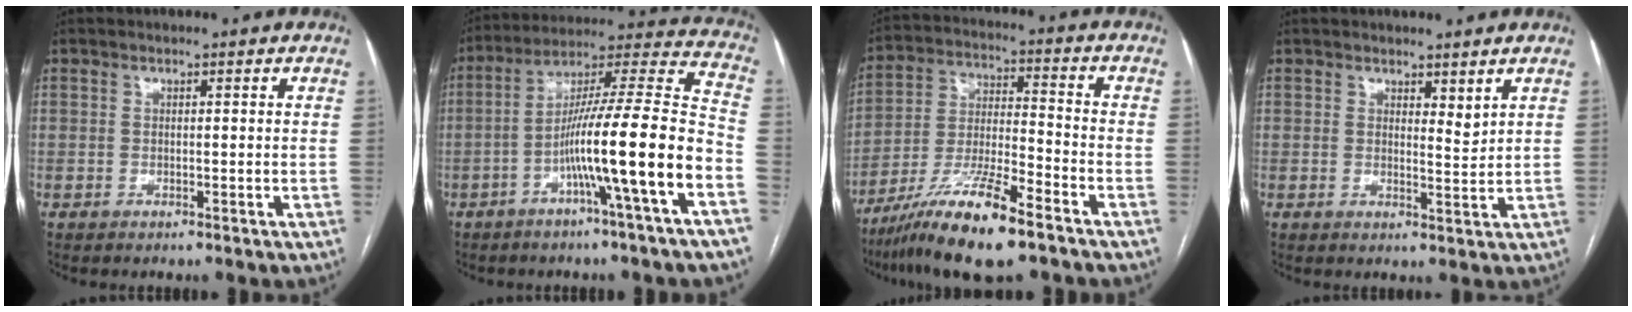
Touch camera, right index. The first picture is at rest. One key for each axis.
{"total": 17.1, "fx": -6.4, "fy": -1.0, "fz": 15.9, "tx": -0.258, "ty": 0.013, "tz": -0.110}
{"total": 14.5, "fx": -9.9, "fy": 1.4, "fz": 10.5, "tx": -0.204, "ty": -0.024, "tz": -0.179}
{"total": 2.5, "fx": 1.9, "fy": 0.7, "fz": 1.4, "tx": -0.024, "ty": -0.011, "tz": 0.035}